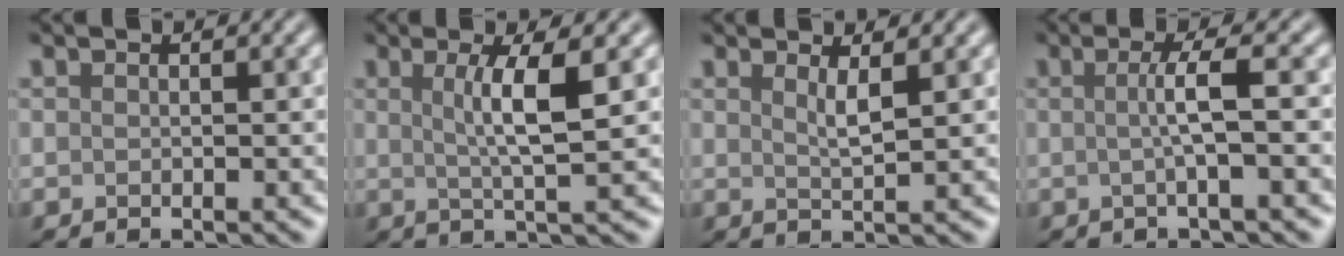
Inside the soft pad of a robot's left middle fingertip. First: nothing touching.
{"total": 4.3, "force": [1.0, 0.7, 4.2], "torque": [-0.067, -0.001, 0.017]}
{"total": 1.8, "force": [0.9, 0.4, 1.5], "torque": [-0.023, -0.003, 0.013]}
{"total": 2.8, "force": [0.0, 0.4, 2.8], "torque": [-0.051, -0.002, -0.006]}